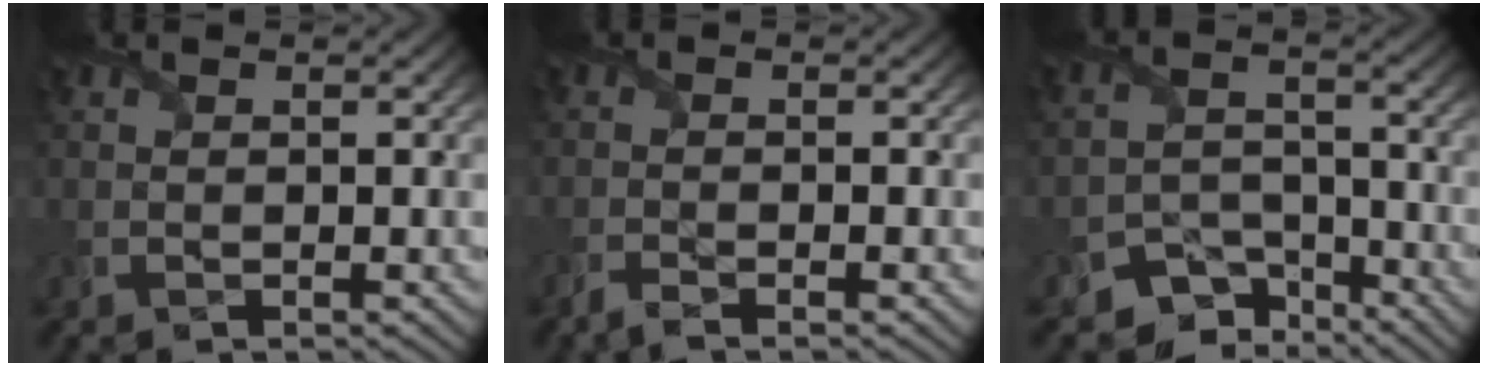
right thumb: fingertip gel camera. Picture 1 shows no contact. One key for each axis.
{"total": 1.6, "fx": -1.3, "fy": 0.1, "fz": 0.8, "tx": -0.014, "ty": -0.001, "tz": -0.035}
{"total": 5.5, "fx": -4.5, "fy": 3.0, "fz": 1.2, "tx": -0.012, "ty": -0.007, "tz": -0.085}